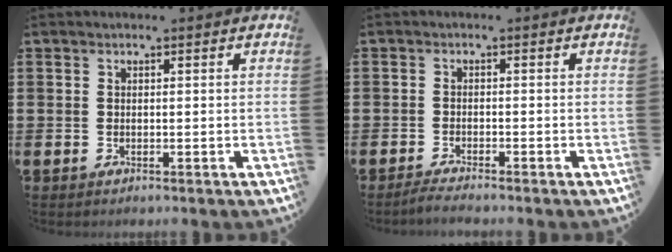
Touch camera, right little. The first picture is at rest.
{"total": 1.4, "force": [-1.2, -0.1, 0.7], "torque": [-0.012, 0.000, -0.023]}